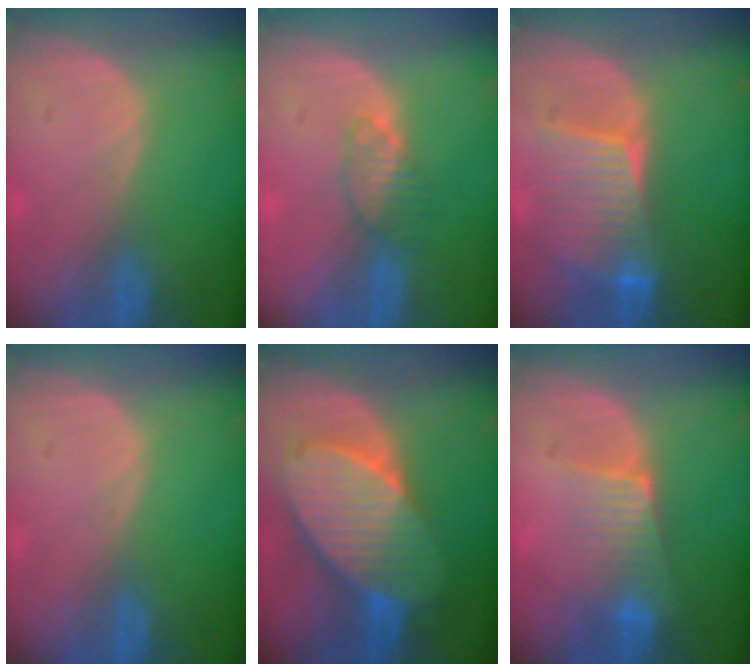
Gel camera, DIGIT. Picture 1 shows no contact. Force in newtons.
{"total": 3.4, "press": 3.2, "slide": 0.9}
{"total": 7.8, "press": 7.7, "slide": 1.7}
{"total": 0.0}
{"total": 10.3, "press": 10.3, "slide": 0.7}
{"total": 6.4, "press": 5.5, "slide": 3.3}